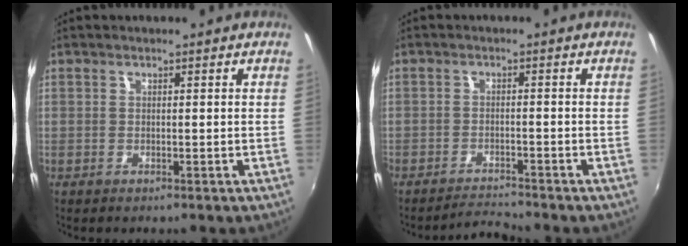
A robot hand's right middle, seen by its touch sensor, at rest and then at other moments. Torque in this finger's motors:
{"motor_torque": [0.36, -0.36, 0.17, 0.10]}